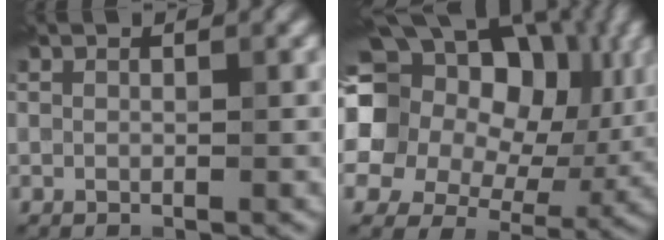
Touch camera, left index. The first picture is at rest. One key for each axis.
{"total": 21.9, "fx": 7.2, "fy": 16.5, "fz": 12.4, "tx": -0.229, "ty": 0.039, "tz": 0.094}